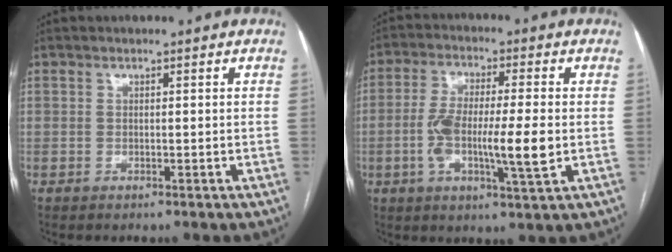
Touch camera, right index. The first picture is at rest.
{"total": 10.8, "force": [-1.5, 1.4, 10.6], "torque": [-0.200, 0.001, -0.028]}